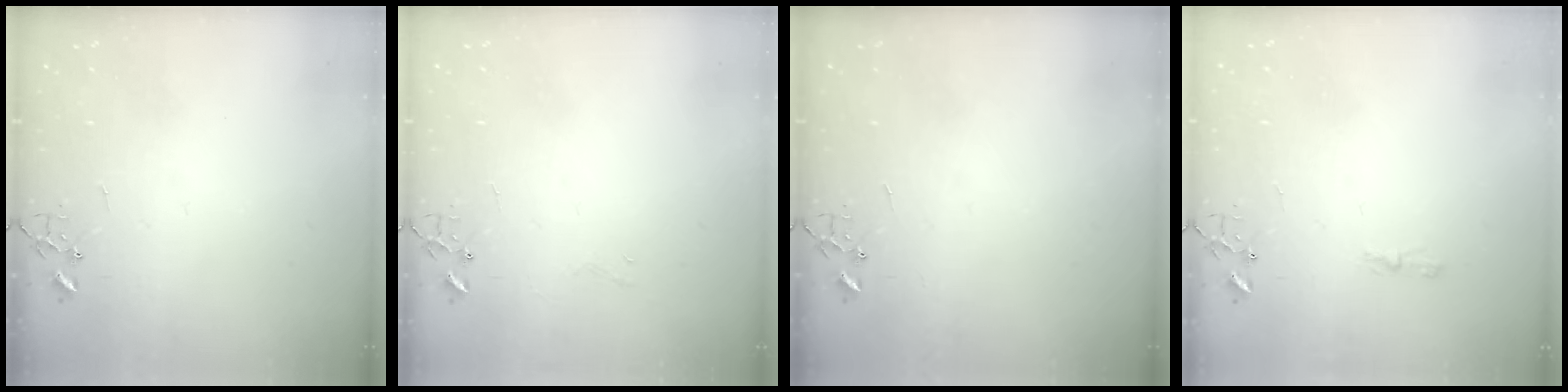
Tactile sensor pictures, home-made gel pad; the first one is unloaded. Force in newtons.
{"total": 3.3, "press": 3.3, "slide": 0.3}
{"total": 0.0}
{"total": 3.9, "press": 3.9, "slide": 0.5}